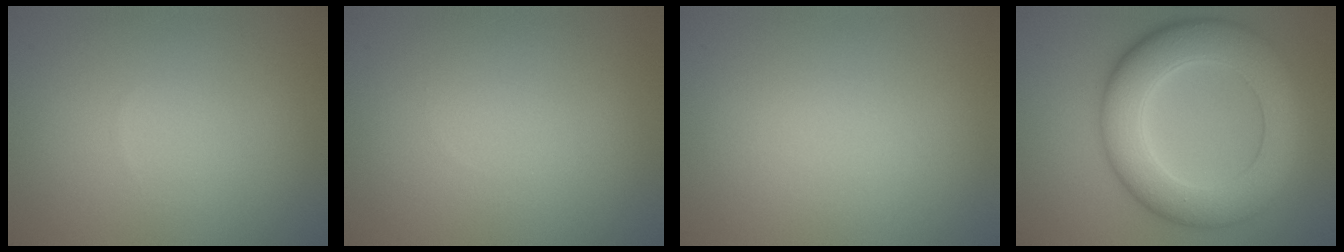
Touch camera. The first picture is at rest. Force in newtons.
{"total": 0.0}
{"total": 0.0}
{"total": 9.5, "press": 9.5, "slide": 0.6}